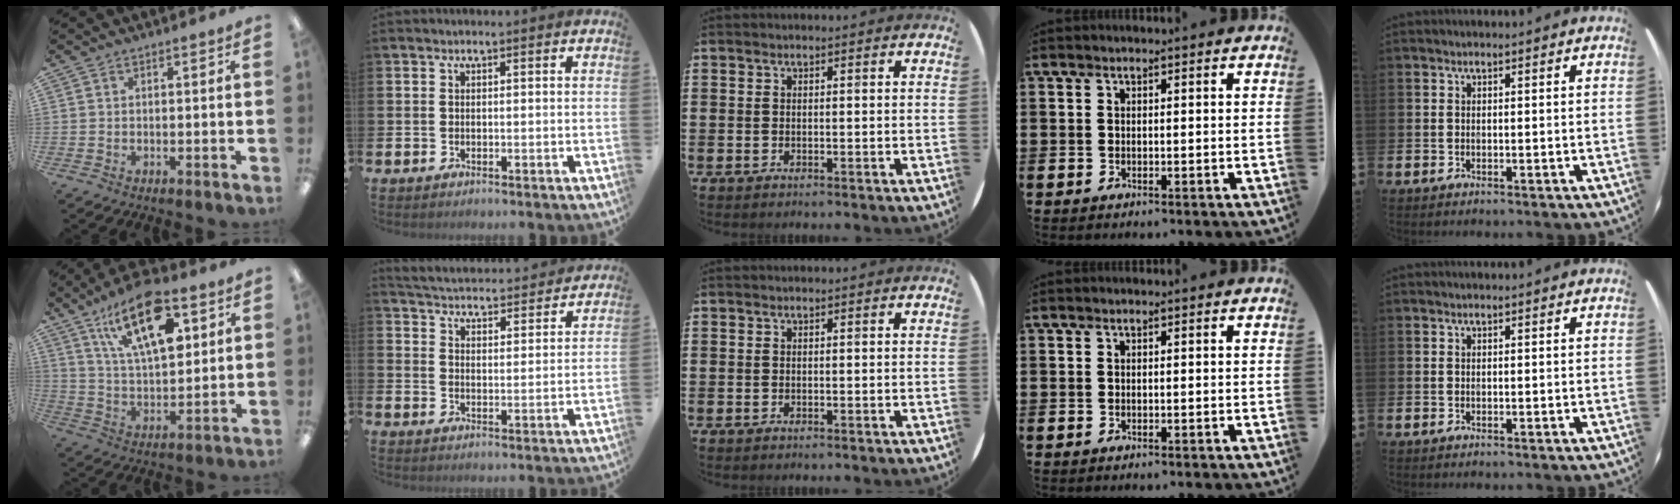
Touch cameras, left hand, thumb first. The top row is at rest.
{"thumb": {"total": 19.8, "force": [10.1, 9.0, 14.4], "torque": [-0.227, -0.036, 0.170]}, "index": {"total": 4.8, "force": [4.7, 0.6, 0.1], "torque": [-0.019, -0.043, 0.079]}}